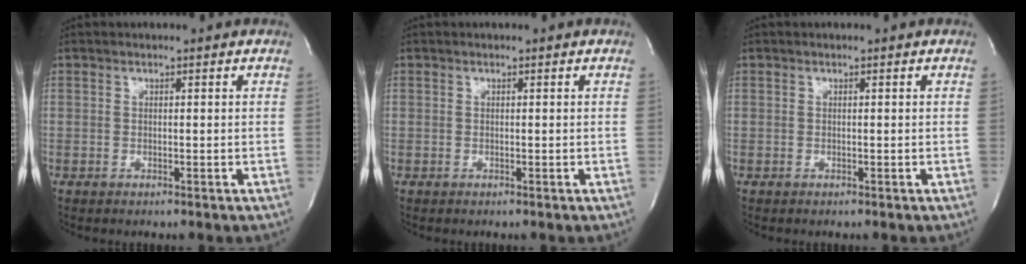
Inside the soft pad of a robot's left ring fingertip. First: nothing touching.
{"total": 0.0}
{"total": 0.0}